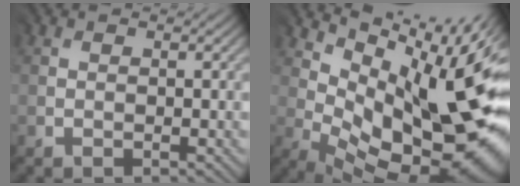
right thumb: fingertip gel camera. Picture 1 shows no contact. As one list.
[{"total": 17.9, "force": [1.4, 8.7, 15.5], "torque": [-0.211, -0.024, 0.035]}]